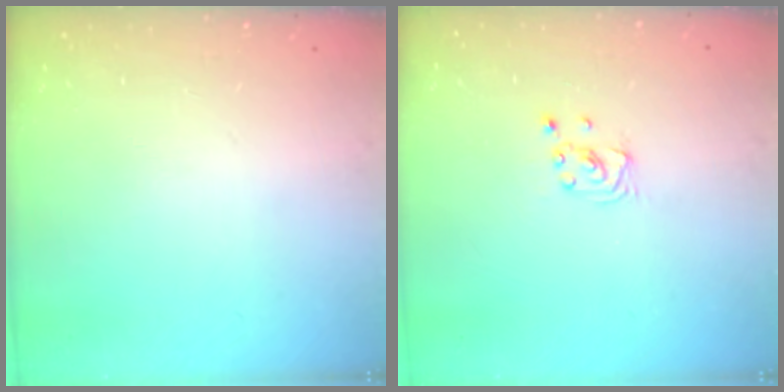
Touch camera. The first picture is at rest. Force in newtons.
{"total": 2.3, "press": 2.3, "slide": 0.2}